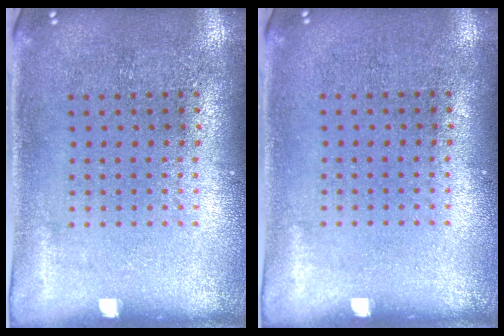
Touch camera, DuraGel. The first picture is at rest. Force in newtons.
{"total": 0.0}